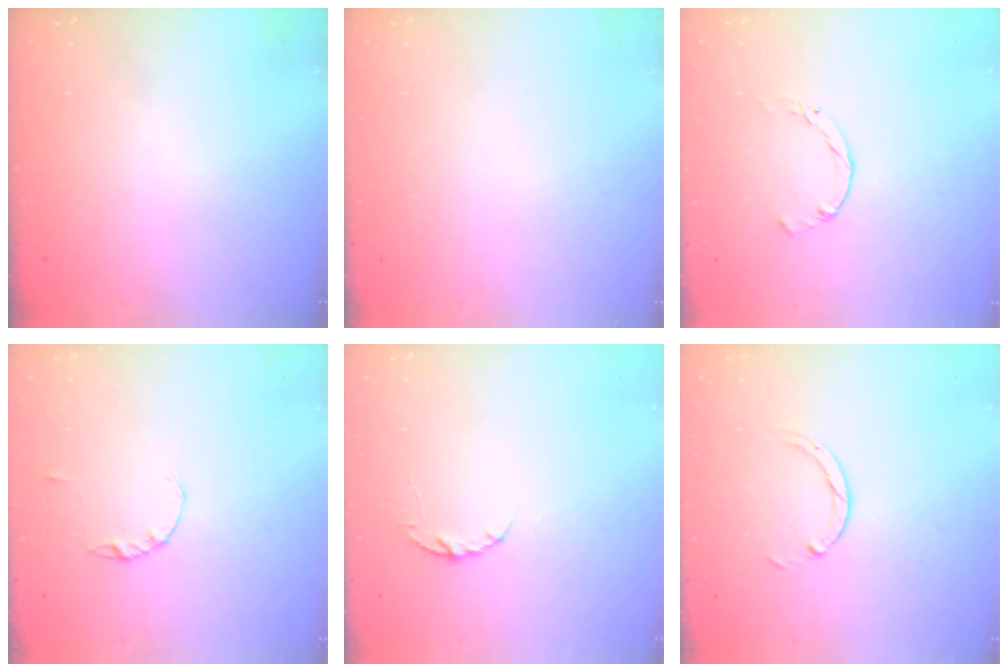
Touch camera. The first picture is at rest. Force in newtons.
{"total": 0.0}
{"total": 0.0}
{"total": 1.4, "press": 1.3, "slide": 0.3}
{"total": 4.4, "press": 4.4, "slide": 0.6}
{"total": 3.0, "press": 2.9, "slide": 0.4}